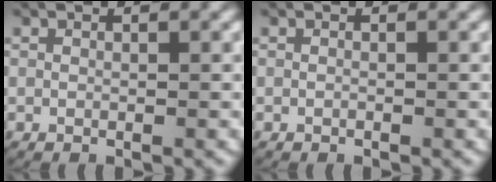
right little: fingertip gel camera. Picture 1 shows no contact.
{"total": 0.0}